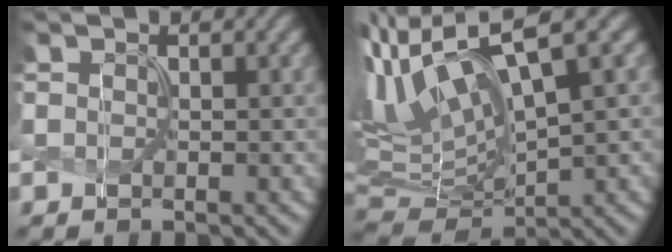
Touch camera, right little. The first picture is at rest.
{"total": 10.9, "force": [5.1, 3.3, 9.0], "torque": [-0.195, 0.011, 0.100]}